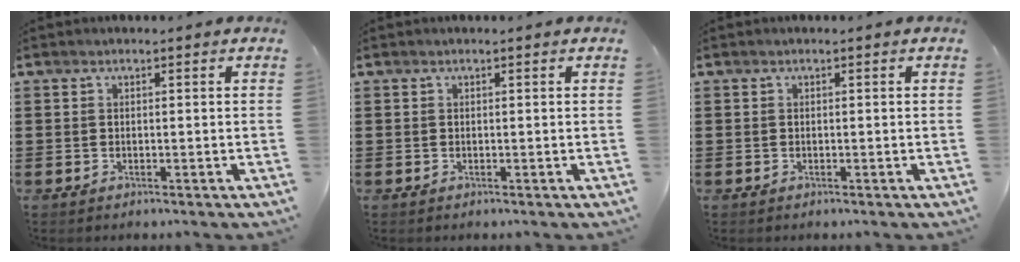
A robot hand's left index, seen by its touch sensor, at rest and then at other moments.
{"total": 0.0}
{"total": 0.0}